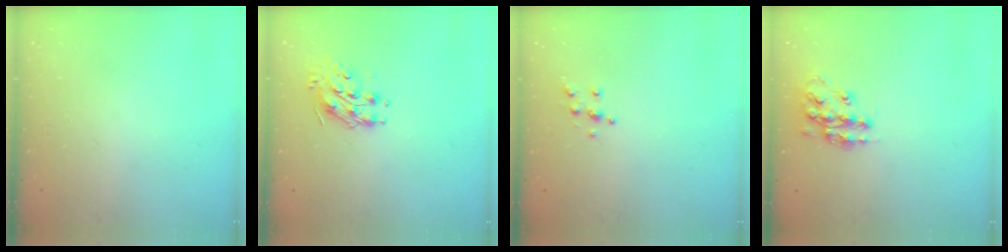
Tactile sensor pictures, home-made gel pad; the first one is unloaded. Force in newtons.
{"total": 9.0, "press": 9.0, "slide": 0.4}
{"total": 5.6, "press": 5.6, "slide": 0.5}
{"total": 13.8, "press": 13.8, "slide": 0.8}